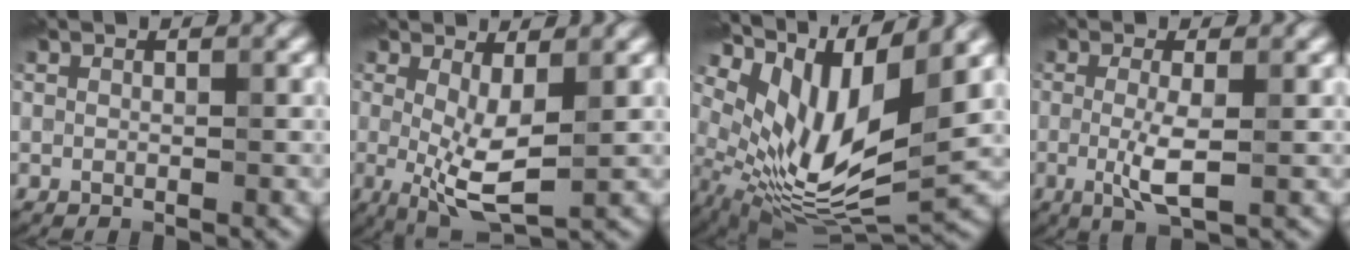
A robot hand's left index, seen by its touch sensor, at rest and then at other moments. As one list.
[{"total": 5.3, "force": [-0.1, 1.6, 5.0], "torque": [-0.100, -0.013, 0.000]}, {"total": 11.7, "force": [3.8, 4.9, 9.9], "torque": [-0.193, -0.017, 0.083]}, {"total": 3.4, "force": [-0.4, 0.5, 3.3], "torque": [-0.068, -0.009, -0.007]}]